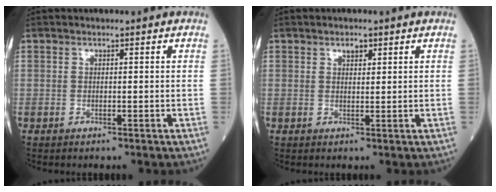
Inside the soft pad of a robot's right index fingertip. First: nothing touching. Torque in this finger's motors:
{"motor_torque": [-0.03, -0.01, 0.00, 0.03]}